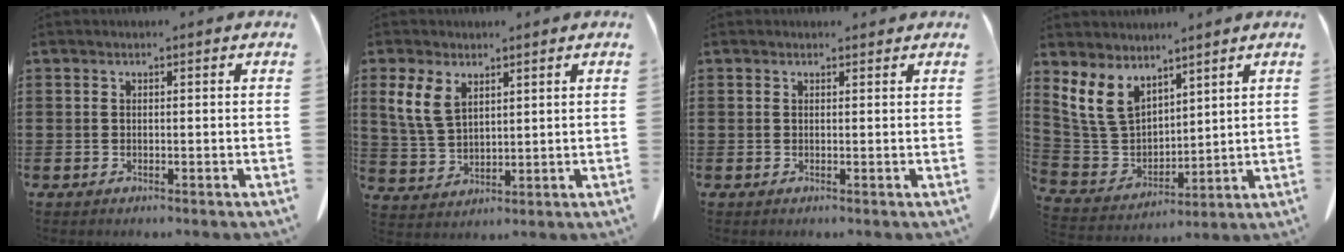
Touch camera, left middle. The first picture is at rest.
{"total": 5.9, "force": [3.1, 3.4, 3.7], "torque": [-0.093, 0.007, 0.056]}
{"total": 0.7, "force": [0.6, 0.3, 0.2], "torque": [0.003, -0.002, 0.010]}
{"total": 8.7, "force": [5.8, 5.2, 4.0], "torque": [-0.114, -0.008, 0.112]}